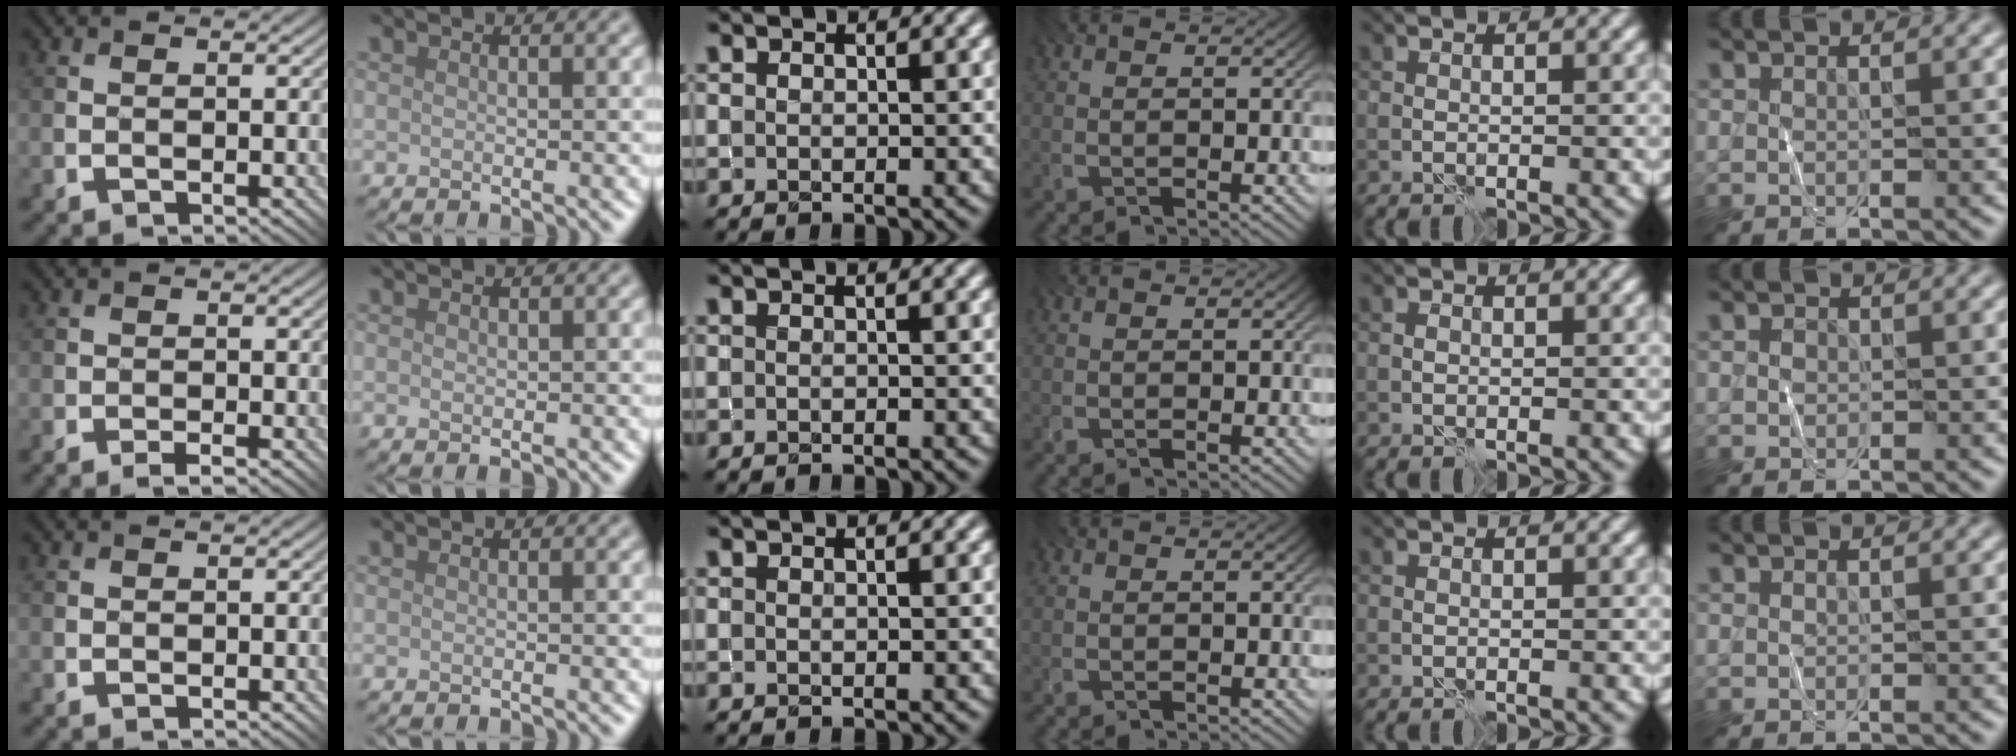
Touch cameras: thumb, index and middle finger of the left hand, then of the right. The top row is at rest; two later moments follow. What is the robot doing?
{"motion": "fold", "object": "shorts"}